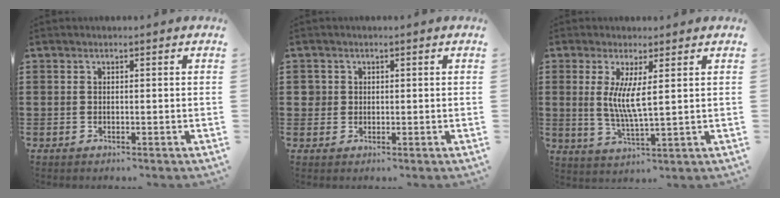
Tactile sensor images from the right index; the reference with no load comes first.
{"total": 1.6, "force": [0.4, 1.5, 0.4], "torque": [-0.014, 0.006, 0.007]}
{"total": 5.6, "force": [1.2, 0.6, 5.4], "torque": [-0.109, -0.009, 0.023]}